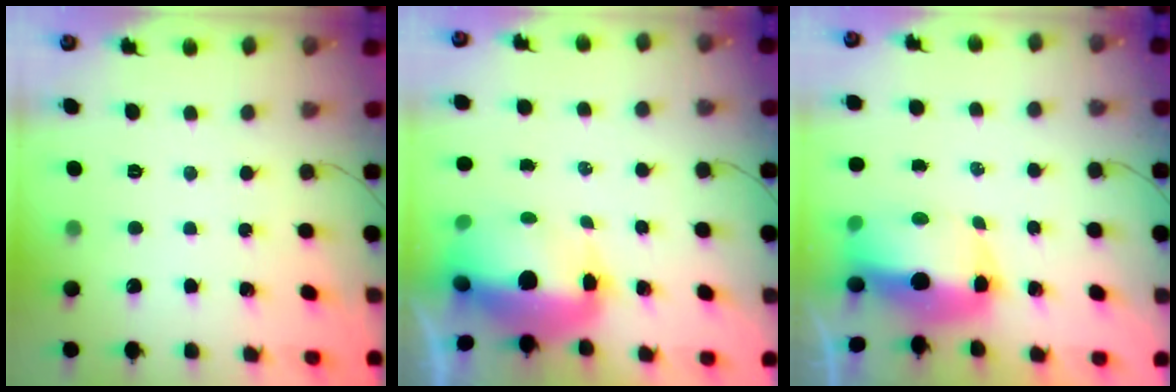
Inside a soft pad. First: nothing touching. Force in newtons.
{"total": 16.6, "press": 14.5, "slide": 8.2}
{"total": 10.0, "press": 9.8, "slide": 2.0}